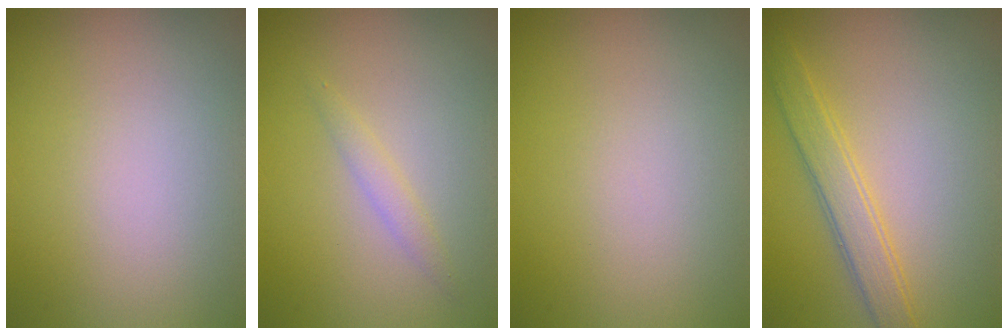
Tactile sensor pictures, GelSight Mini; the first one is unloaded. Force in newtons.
{"total": 1.2, "press": 1.2, "slide": 0.1}
{"total": 0.0}
{"total": 2.8, "press": 2.8, "slide": 0.1}